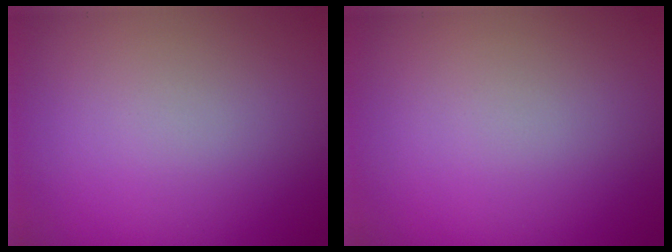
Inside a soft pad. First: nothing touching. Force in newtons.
{"total": 0.0}